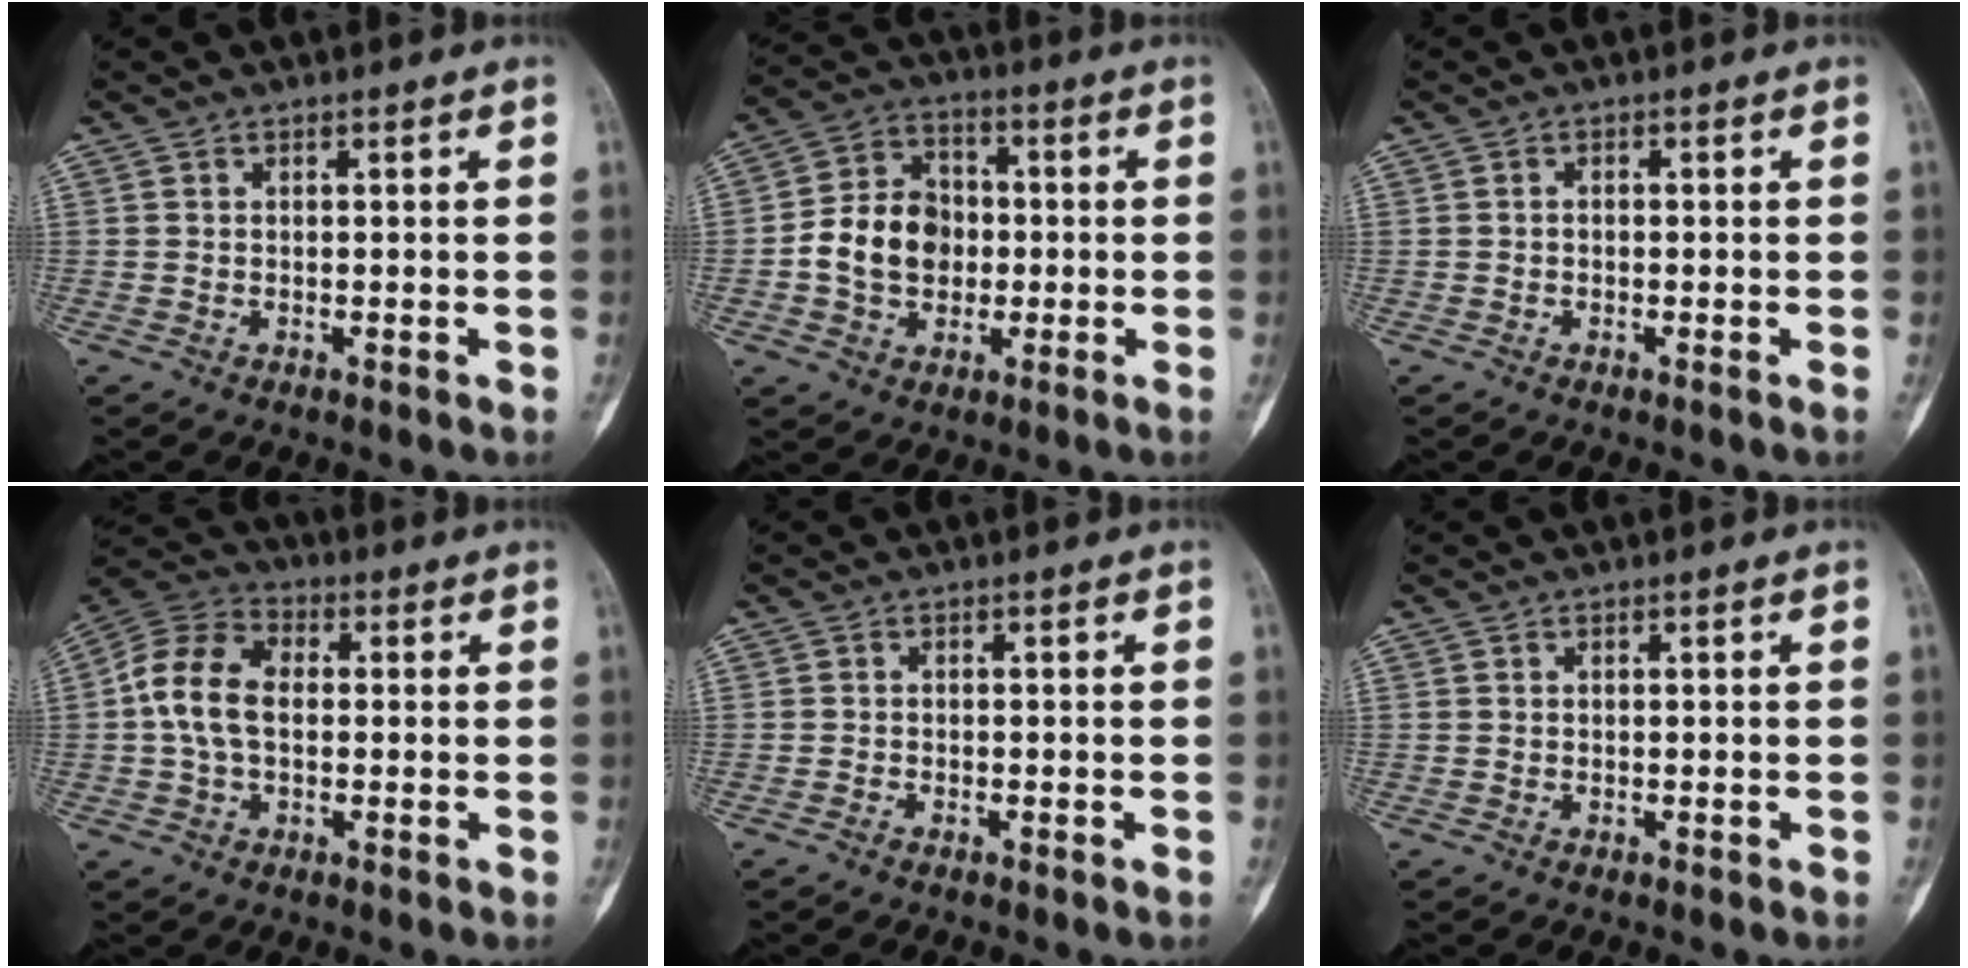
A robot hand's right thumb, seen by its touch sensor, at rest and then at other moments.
{"total": 11.5, "force": [-1.2, 8.9, 7.2], "torque": [-0.105, 0.026, -0.027]}
{"total": 0.7, "force": [-0.3, 0.2, 0.5], "torque": [-0.012, 0.000, -0.008]}
{"total": 11.0, "force": [0.2, 7.2, 8.2], "torque": [-0.160, 0.031, -0.006]}
{"total": 0.6, "force": [-0.5, 0.1, 0.3], "torque": [-0.010, -0.001, -0.012]}
{"total": 0.0}